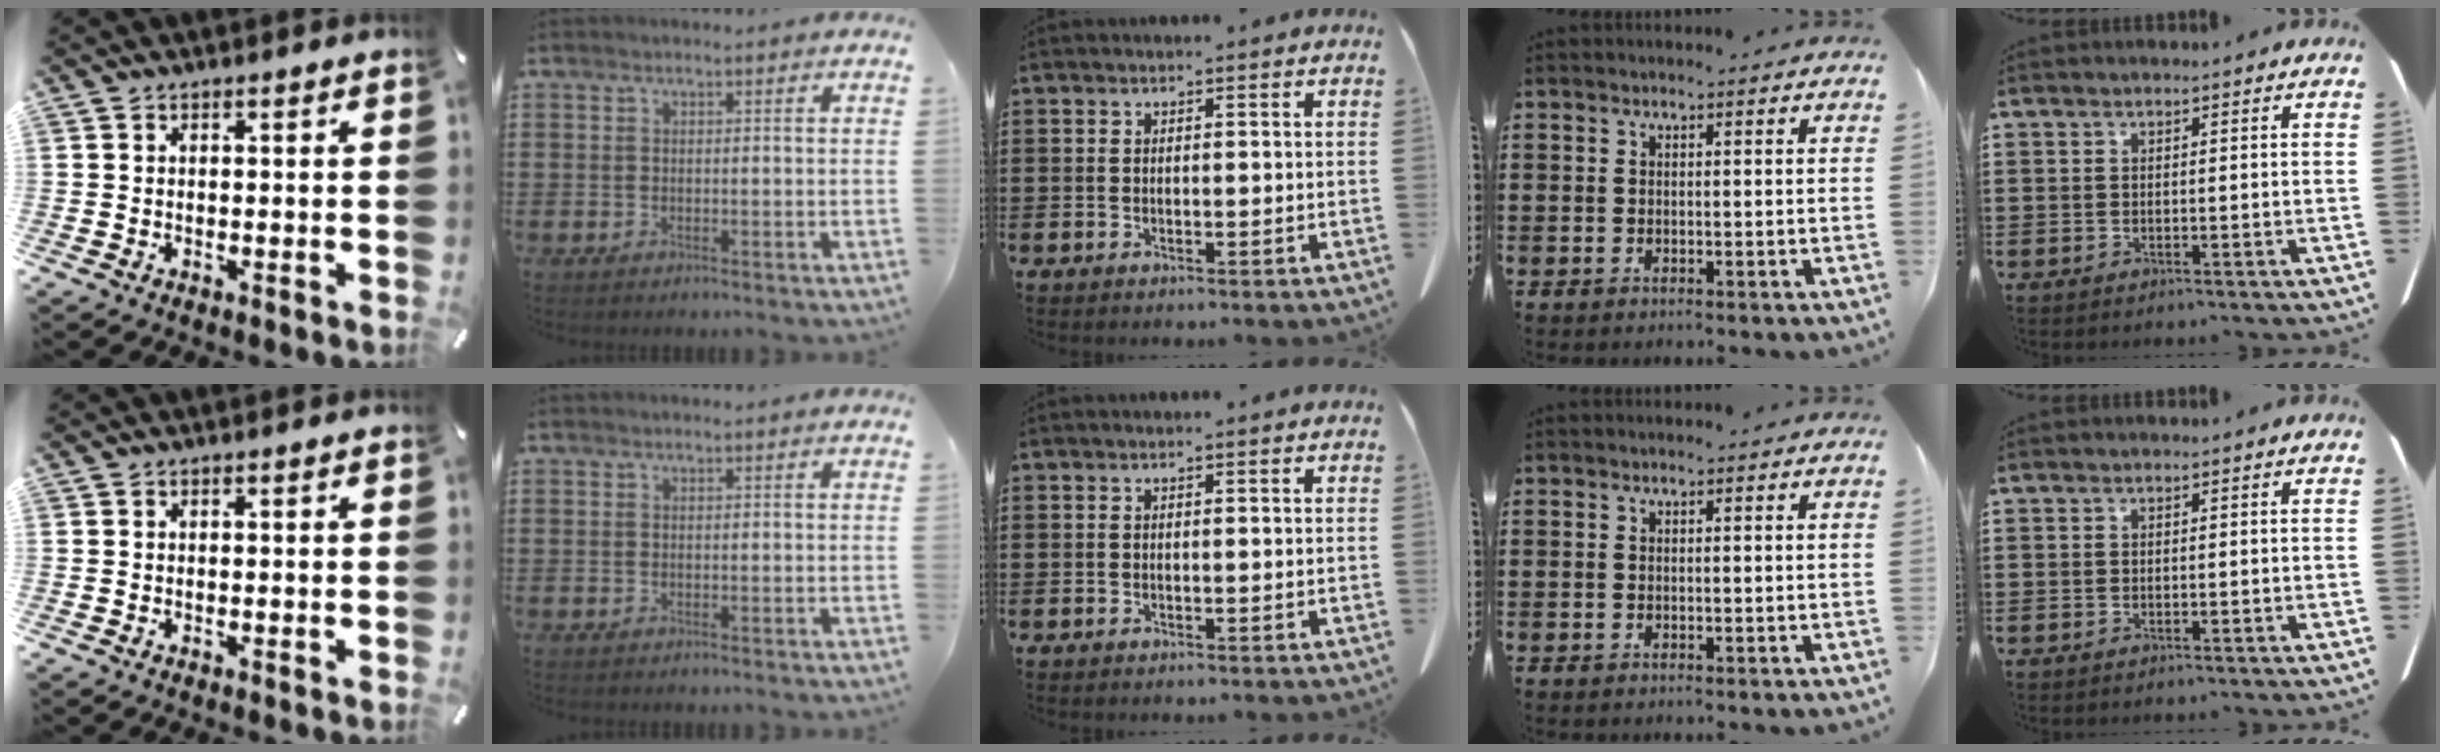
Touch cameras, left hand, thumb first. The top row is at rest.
{}